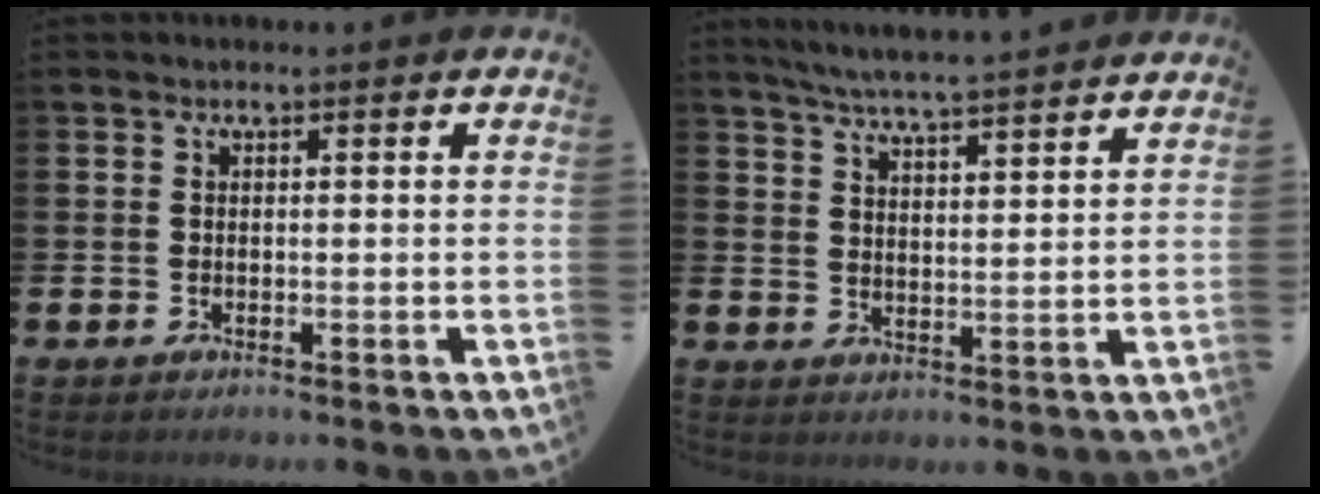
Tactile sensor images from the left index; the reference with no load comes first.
{"total": 5.9, "force": [5.8, -0.5, 1.2], "torque": [-0.043, -0.039, 0.102]}